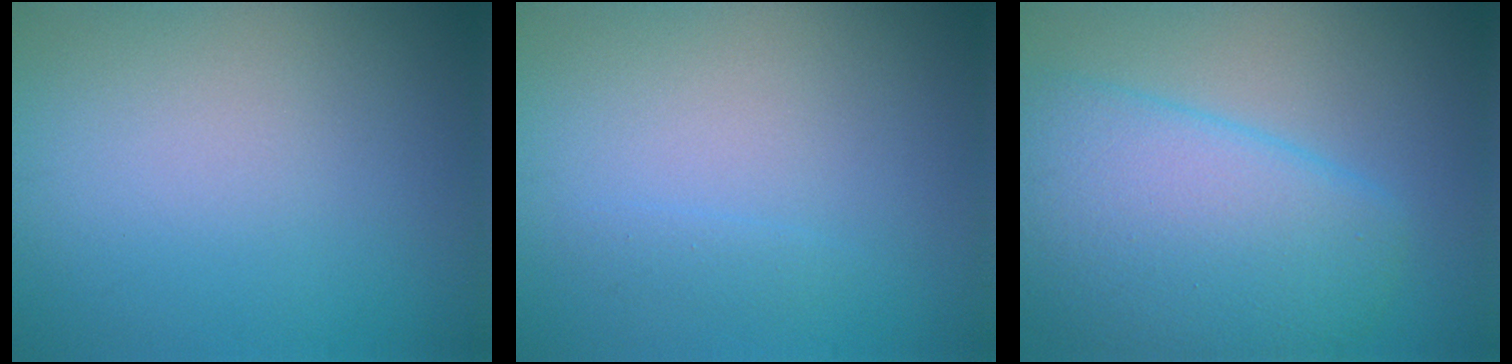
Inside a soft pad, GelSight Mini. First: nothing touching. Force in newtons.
{"total": 0.8, "press": 0.8, "slide": 0.0}
{"total": 7.9, "press": 7.9, "slide": 0.3}